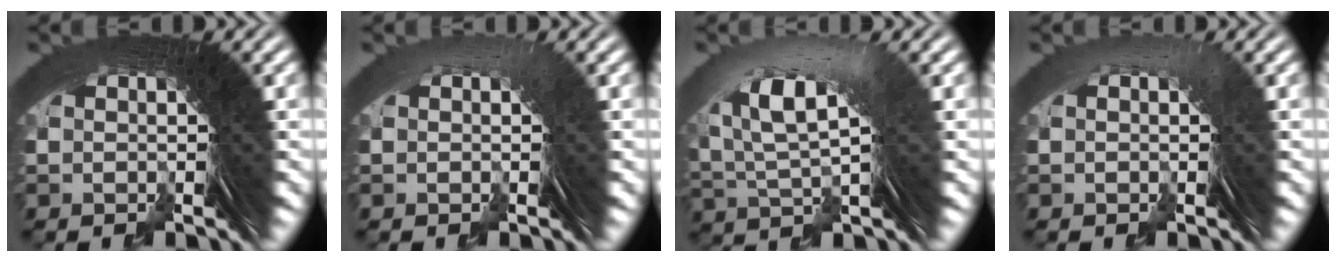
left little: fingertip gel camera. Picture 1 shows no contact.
{"total": 0.6, "force": [-0.3, -0.3, 0.4], "torque": [0.014, 0.013, -0.011]}
{"total": 4.3, "force": [1.3, 1.2, 3.9], "torque": [-0.079, 0.007, 0.023]}
{"total": 0.7, "force": [-0.2, 0.0, 0.7], "torque": [0.013, 0.016, -0.008]}